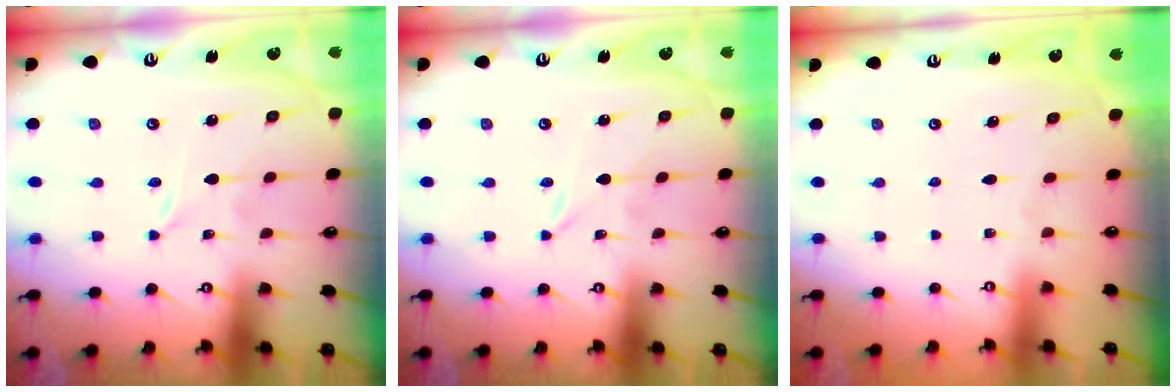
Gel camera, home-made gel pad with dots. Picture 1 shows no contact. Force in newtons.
{"total": 0.0}
{"total": 0.0}